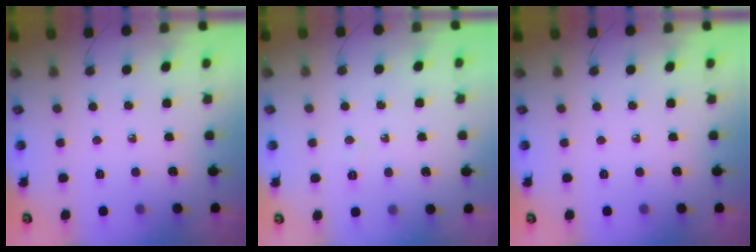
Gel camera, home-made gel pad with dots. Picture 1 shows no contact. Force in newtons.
{"total": 4.0, "press": 3.5, "slide": 2.1}
{"total": 0.0}